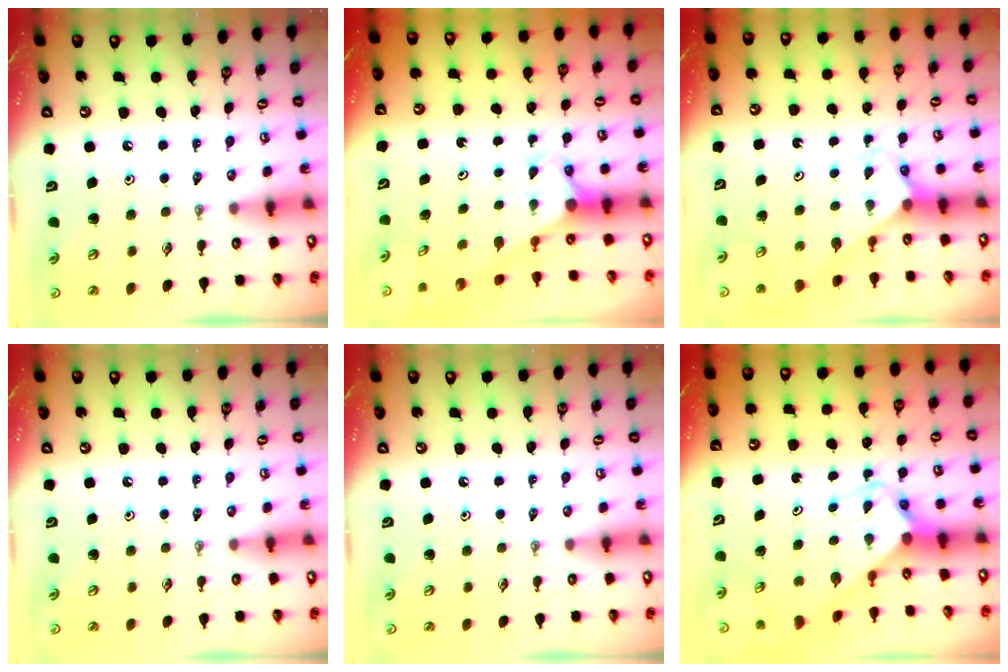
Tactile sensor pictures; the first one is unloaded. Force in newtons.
{"total": 2.6, "press": 2.6, "slide": 0.1}
{"total": 2.4, "press": 2.4, "slide": 0.2}
{"total": 0.0}
{"total": 0.0}
{"total": 3.9, "press": 3.9, "slide": 0.3}